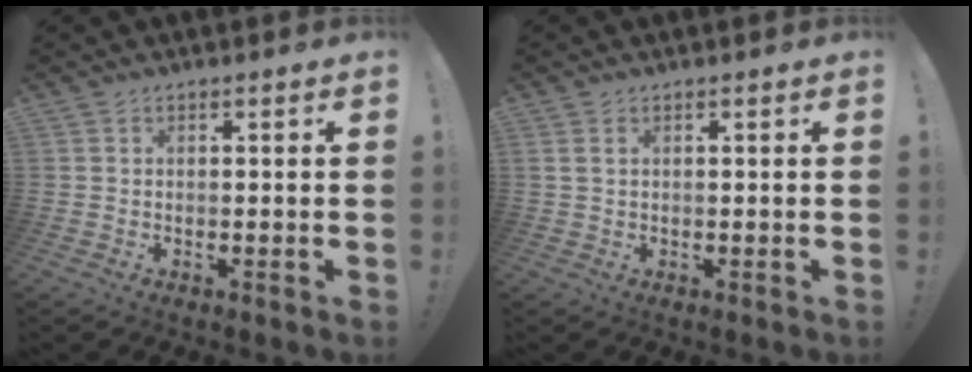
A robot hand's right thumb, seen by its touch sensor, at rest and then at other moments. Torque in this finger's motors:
{"motor_torque": [-0.09, 0.00, -0.21, -0.04, 0.03]}